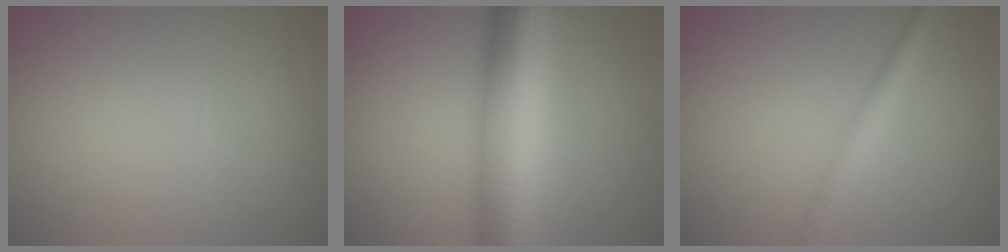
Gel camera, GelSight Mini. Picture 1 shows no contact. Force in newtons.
{"total": 10.4, "press": 10.4, "slide": 0.1}
{"total": 2.5, "press": 2.5, "slide": 0.1}